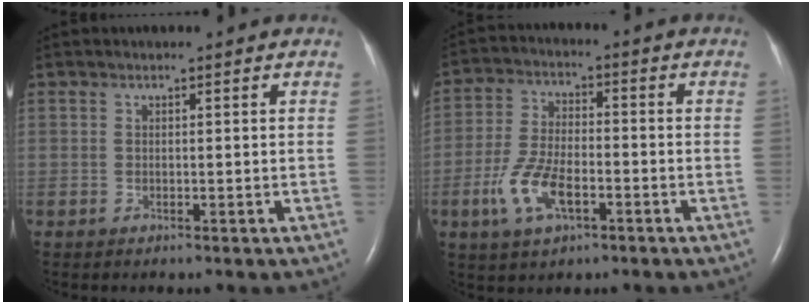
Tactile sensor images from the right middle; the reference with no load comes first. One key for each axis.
{"total": 8.5, "fx": -3.5, "fy": 3.5, "fz": 6.9, "tx": -0.151, "ty": -0.001, "tz": -0.065}